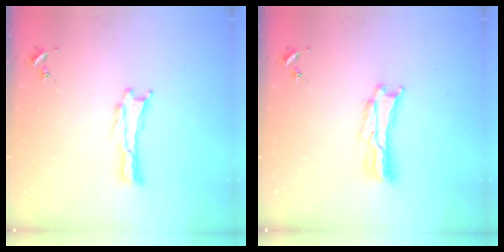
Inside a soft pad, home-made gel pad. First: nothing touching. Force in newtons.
{"total": 1.7, "press": 1.7, "slide": 0.3}